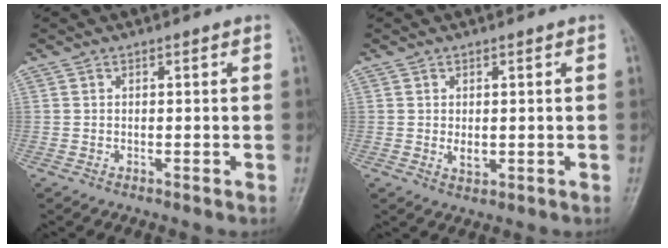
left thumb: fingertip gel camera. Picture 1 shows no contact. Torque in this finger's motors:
{"motor_torque": [0.48, 0.56, 0.39, 0.03, 0.01]}